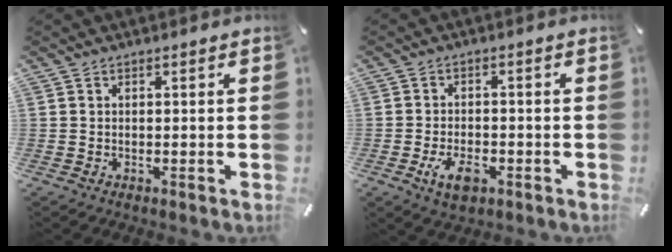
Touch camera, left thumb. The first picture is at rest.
{"total": 5.9, "force": [-2.4, 3.3, 4.2], "torque": [-0.084, 0.002, -0.048]}